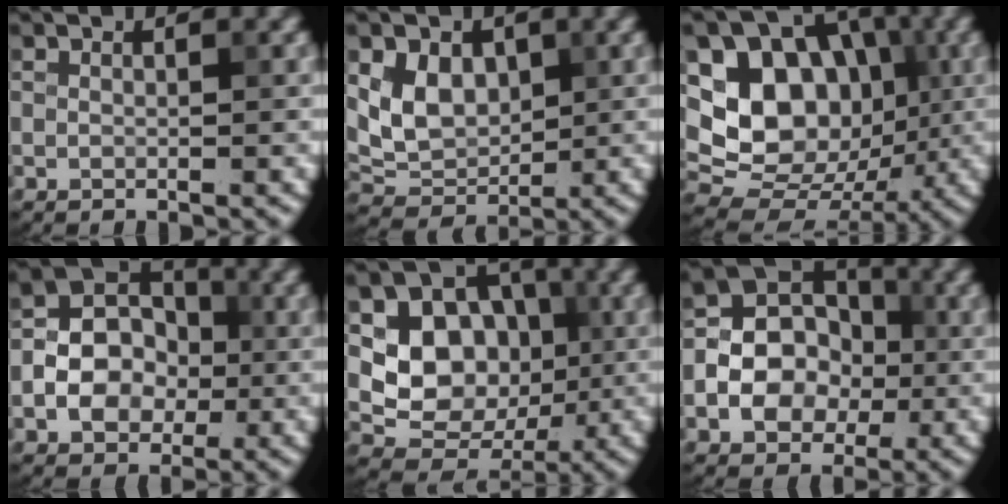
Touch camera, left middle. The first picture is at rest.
{"total": 4.5, "force": [1.1, 3.5, 2.6], "torque": [-0.051, -0.008, 0.022]}
{"total": 13.5, "force": [1.6, 11.0, 7.6], "torque": [-0.132, 0.018, 0.018]}
{"total": 6.2, "force": [-1.2, 4.9, 3.6], "torque": [-0.044, -0.001, -0.030]}
{"total": 8.5, "force": [0.7, 7.1, 4.5], "torque": [-0.066, -0.008, 0.005]}
{"total": 7.6, "force": [-1.4, 6.1, 4.3], "torque": [-0.055, -0.003, -0.038]}